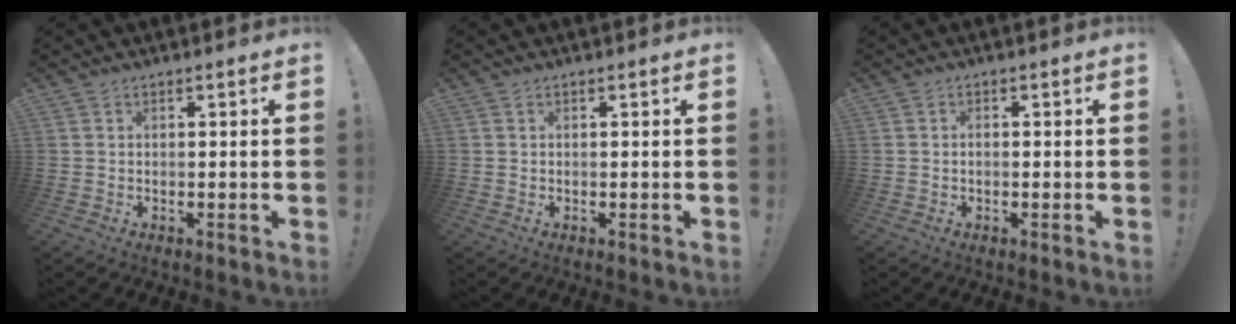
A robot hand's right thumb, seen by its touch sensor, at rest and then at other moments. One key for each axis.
{"total": 0.0}
{"total": 0.7, "fx": -0.2, "fy": 0.5, "fz": 0.3, "tx": -0.007, "ty": 0.002, "tz": -0.004}